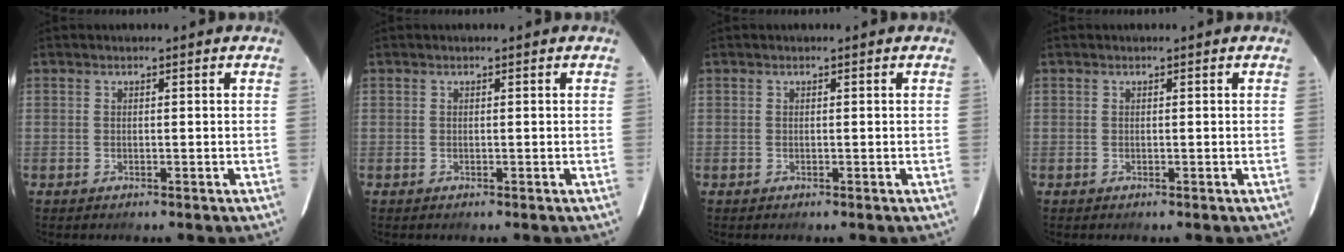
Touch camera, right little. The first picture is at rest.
{"total": 0.0}
{"total": 0.0}
{"total": 0.0}